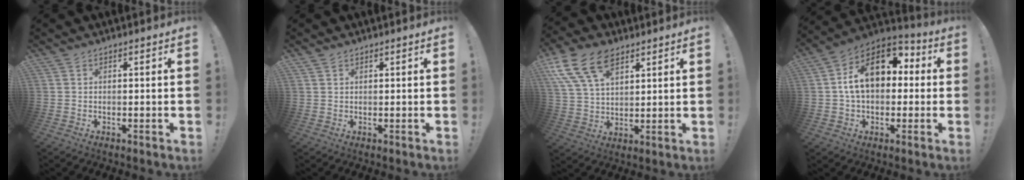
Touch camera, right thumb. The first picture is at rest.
{"total": 1.0, "force": [0.8, 0.5, 0.2], "torque": [0.001, -0.003, 0.015]}
{"total": 14.9, "force": [8.3, 8.7, 8.7], "torque": [-0.170, -0.029, 0.158]}
{"total": 16.7, "force": [3.6, 11.0, 12.0], "torque": [-0.185, 0.004, 0.063]}